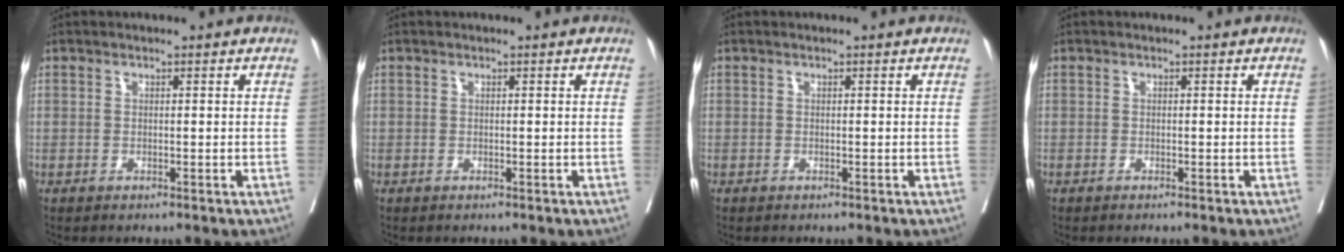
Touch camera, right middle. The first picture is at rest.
{"total": 0.0}
{"total": 0.0}
{"total": 0.6, "force": [-0.5, 0.0, 0.3], "torque": [-0.004, -0.002, -0.008]}